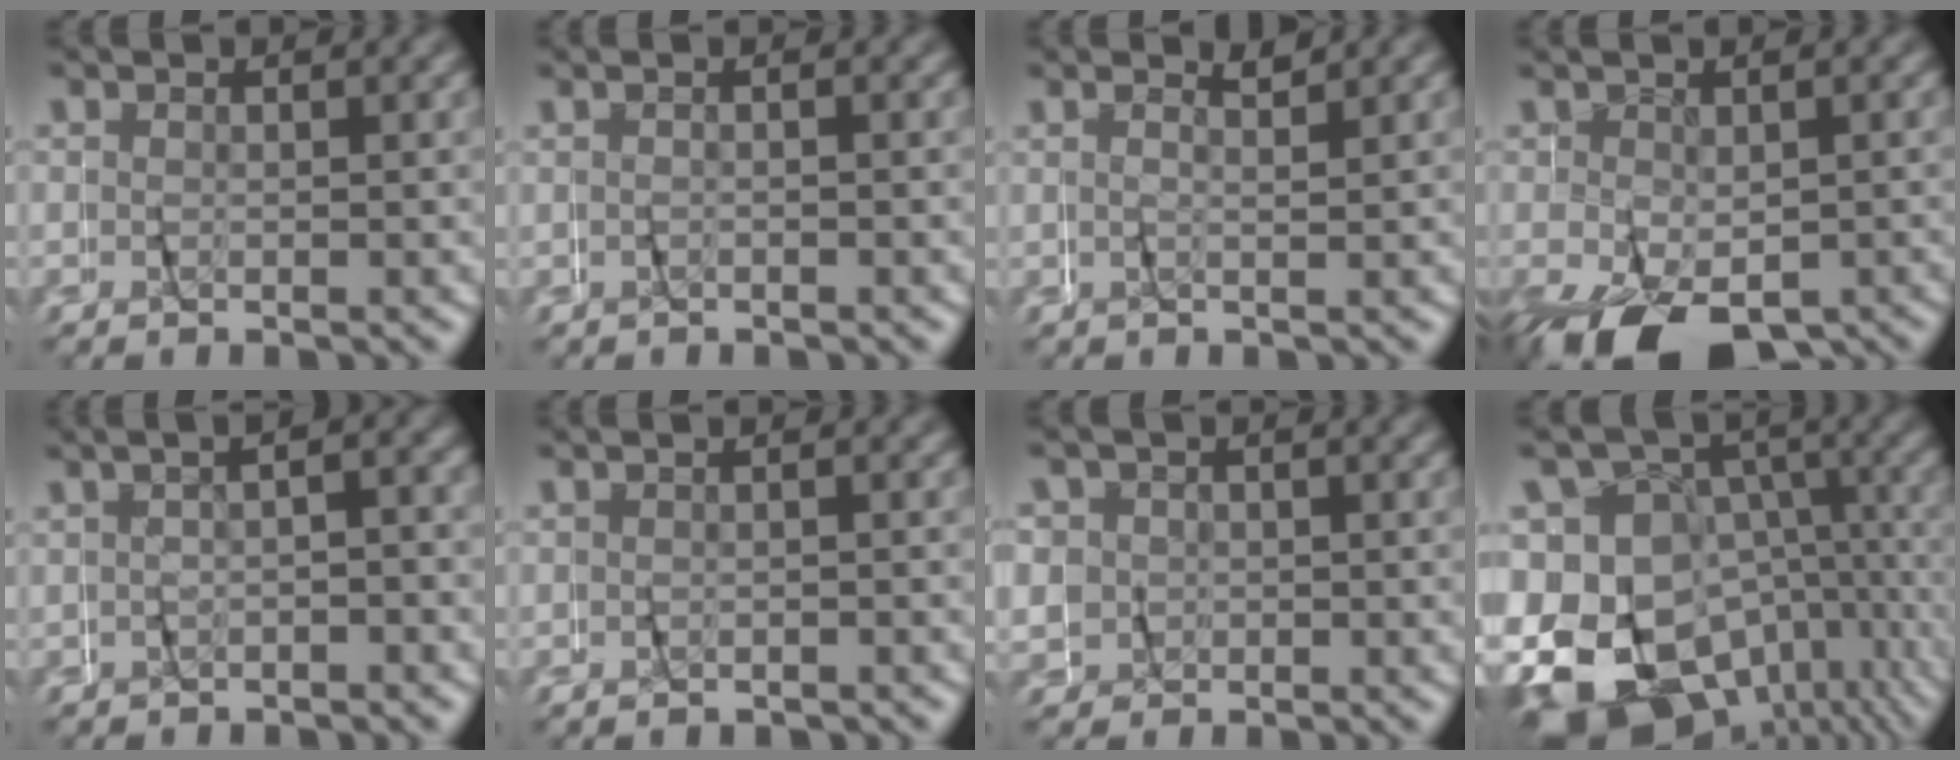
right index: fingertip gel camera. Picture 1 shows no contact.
{"total": 0.7, "force": [-0.6, -0.4, -0.1], "torque": [-0.010, 0.004, -0.013]}
{"total": 1.5, "force": [0.3, -1.4, -0.3], "torque": [-0.004, 0.001, 0.008]}
{"total": 8.9, "force": [-4.9, 4.9, 5.6], "torque": [-0.113, -0.043, -0.051]}
{"total": 1.8, "force": [-0.1, 0.5, 1.7], "torque": [-0.012, 0.024, -0.011]}
{"total": 0.8, "force": [-0.3, 0.2, 0.7], "torque": [-0.024, -0.002, -0.001]}
{"total": 5.2, "force": [1.2, 4.9, 1.4], "torque": [-0.039, 0.004, 0.016]}
{"total": 17.1, "force": [-6.0, 13.5, 8.5], "torque": [-0.167, -0.064, -0.083]}